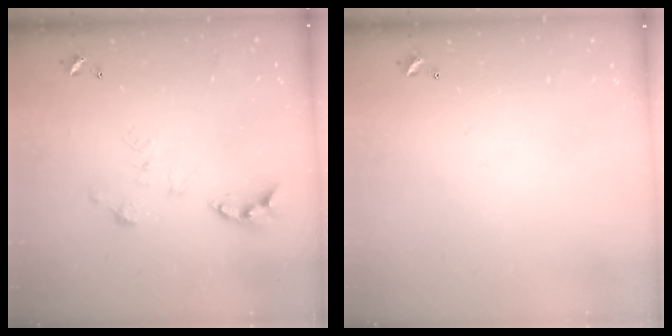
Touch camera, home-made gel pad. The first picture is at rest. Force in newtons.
{"total": 0.0}